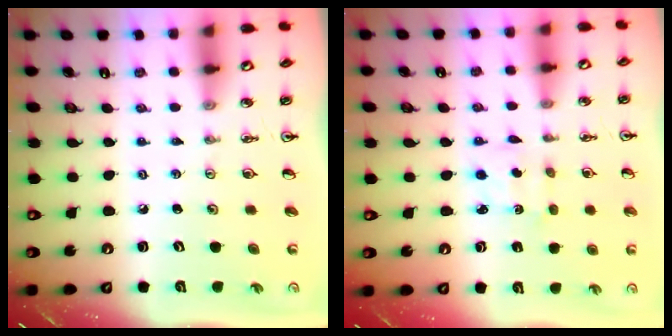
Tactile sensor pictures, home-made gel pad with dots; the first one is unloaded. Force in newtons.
{"total": 2.3, "press": 2.3, "slide": 0.4}